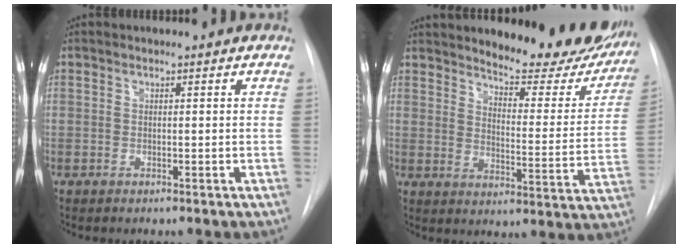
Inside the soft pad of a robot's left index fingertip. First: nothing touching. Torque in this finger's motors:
{"motor_torque": [0.33, -0.44, 0.62, 0.11]}